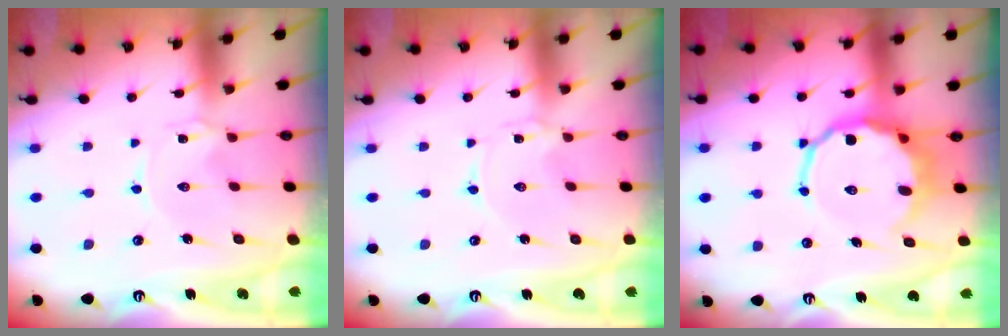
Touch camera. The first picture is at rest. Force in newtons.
{"total": 0.0}
{"total": 12.1, "press": 11.6, "slide": 3.4}